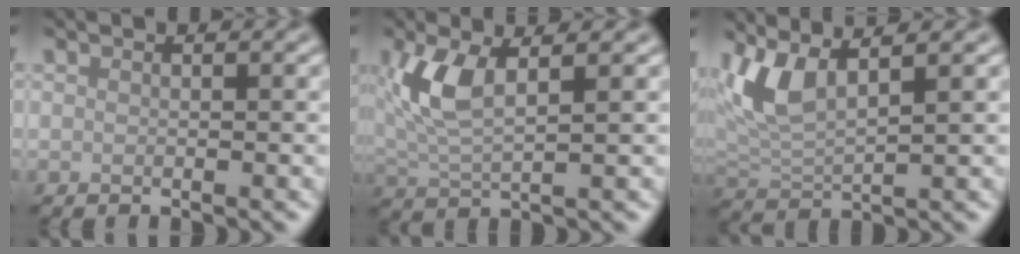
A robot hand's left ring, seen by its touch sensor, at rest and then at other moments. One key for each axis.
{"total": 4.6, "fx": 1.6, "fy": 1.7, "fz": 4.0, "tx": -0.094, "ty": 0.003, "tz": 0.033}
{"total": 4.2, "fx": 2.5, "fy": 1.2, "fz": 3.2, "tx": -0.075, "ty": 0.001, "tz": 0.055}